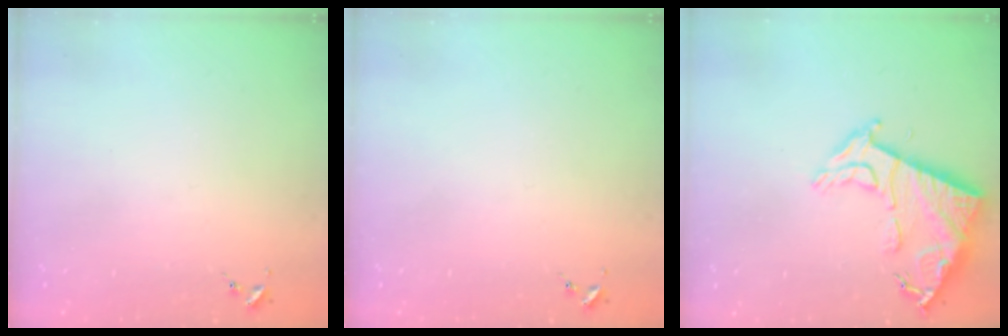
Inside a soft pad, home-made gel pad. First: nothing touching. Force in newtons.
{"total": 0.0}
{"total": 13.1, "press": 13.0, "slide": 1.1}